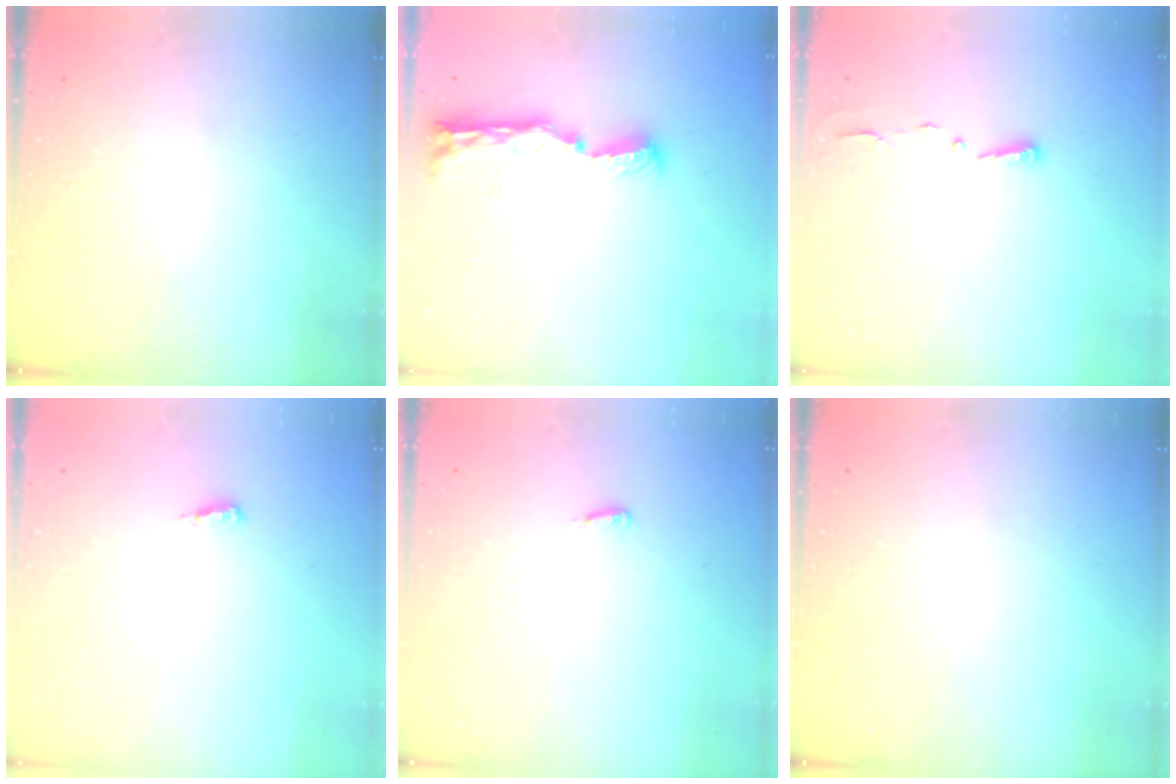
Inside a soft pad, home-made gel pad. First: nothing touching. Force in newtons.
{"total": 9.6, "press": 9.3, "slide": 2.4}
{"total": 2.7, "press": 2.7, "slide": 0.4}
{"total": 2.7, "press": 2.5, "slide": 1.0}
{"total": 2.7, "press": 2.6, "slide": 0.9}
{"total": 0.0}